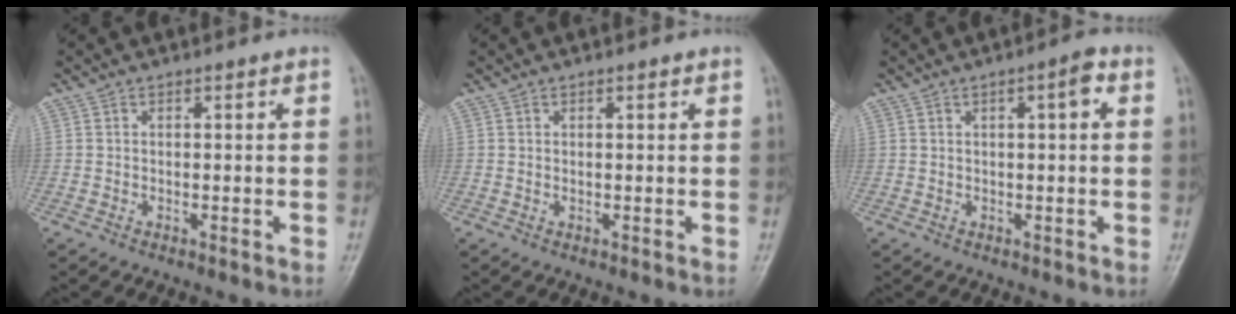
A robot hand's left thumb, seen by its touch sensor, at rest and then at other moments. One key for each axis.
{"total": 0.6, "fx": 0.3, "fy": 0.2, "fz": 0.4, "tx": -0.006, "ty": -0.001, "tz": 0.005}
{"total": 3.3, "fx": 0.9, "fy": 0.9, "fz": 3.0, "tx": -0.044, "ty": 0.007, "tz": 0.011}